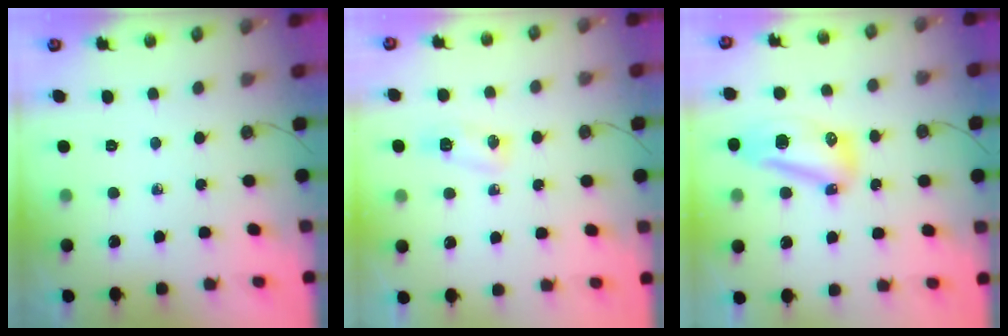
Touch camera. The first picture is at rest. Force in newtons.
{"total": 11.4, "press": 6.3, "slide": 9.5}
{"total": 13.1, "press": 13.1, "slide": 1.0}